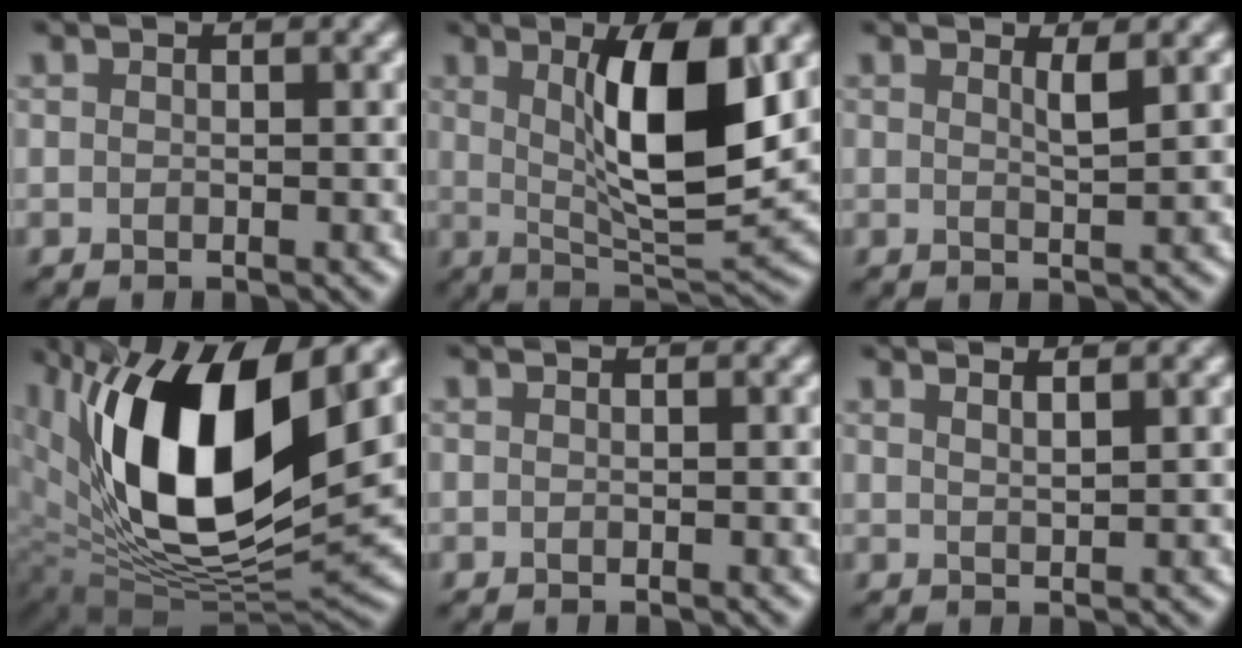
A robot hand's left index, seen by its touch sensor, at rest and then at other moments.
{"total": 9.3, "force": [2.3, 2.4, 8.7], "torque": [-0.136, -0.013, 0.047]}
{"total": 1.4, "force": [0.8, 0.2, 1.1], "torque": [-0.017, -0.003, 0.010]}
{"total": 15.4, "force": [4.9, 7.3, 12.7], "torque": [-0.219, -0.008, 0.084]}
{"total": 0.0}
{"total": 2.1, "force": [1.5, 0.7, 1.3], "torque": [-0.001, 0.007, 0.004]}